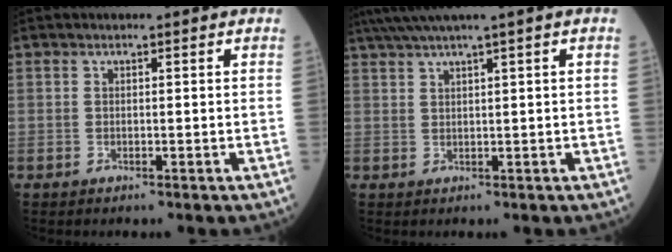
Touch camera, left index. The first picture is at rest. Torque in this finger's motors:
{"motor_torque": [-0.64, -1.50, 0.51, 0.15]}